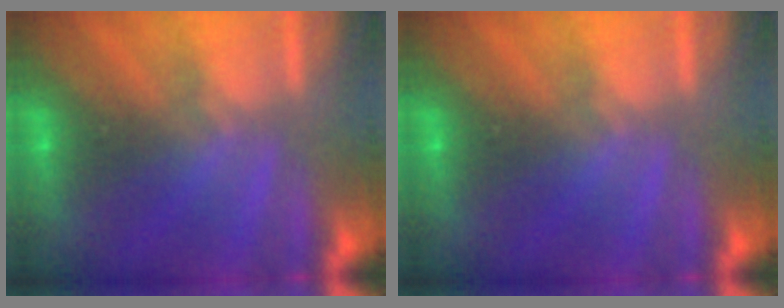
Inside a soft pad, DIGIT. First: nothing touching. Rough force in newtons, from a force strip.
{"total": 0.0}